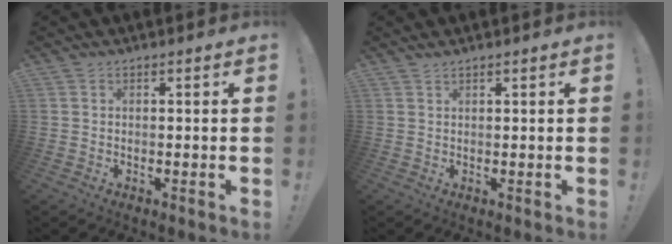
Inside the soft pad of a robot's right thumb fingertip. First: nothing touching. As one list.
[{"total": 1.0, "force": [0.9, -0.1, 0.4], "torque": [-0.005, -0.003, 0.015]}]